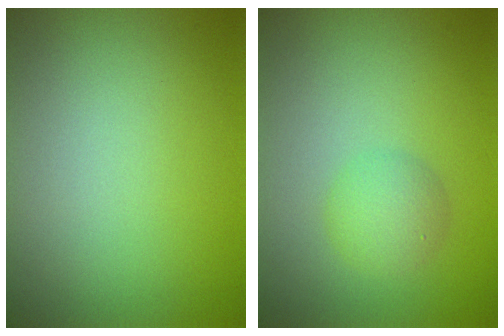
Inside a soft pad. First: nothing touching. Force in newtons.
{"total": 2.5, "press": 2.5, "slide": 0.1}